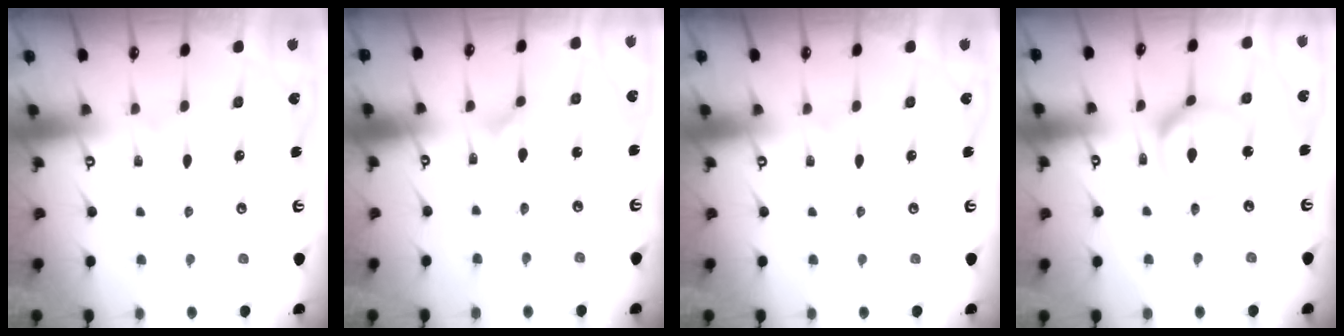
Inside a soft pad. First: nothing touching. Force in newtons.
{"total": 1.6, "press": 1.5, "slide": 0.4}
{"total": 0.0}
{"total": 10.5, "press": 10.5, "slide": 1.0}